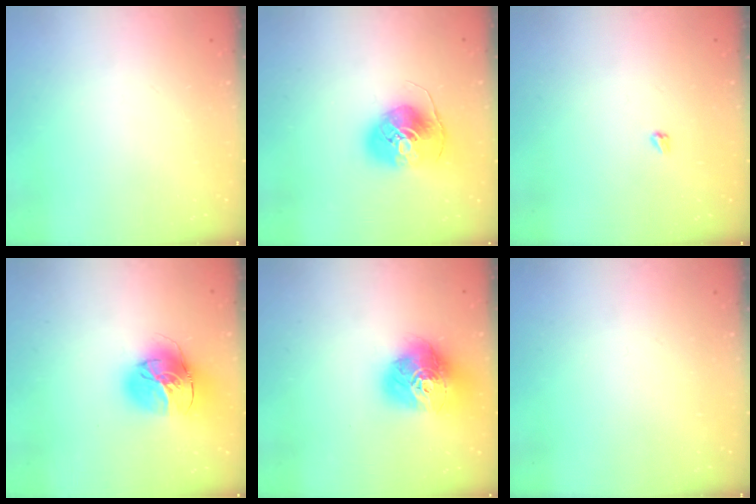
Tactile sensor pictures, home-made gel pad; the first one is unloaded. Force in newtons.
{"total": 8.1, "press": 8.0, "slide": 1.2}
{"total": 2.4, "press": 2.4, "slide": 0.4}
{"total": 17.5, "press": 17.4, "slide": 1.7}
{"total": 17.6, "press": 17.6, "slide": 1.6}
{"total": 0.0}